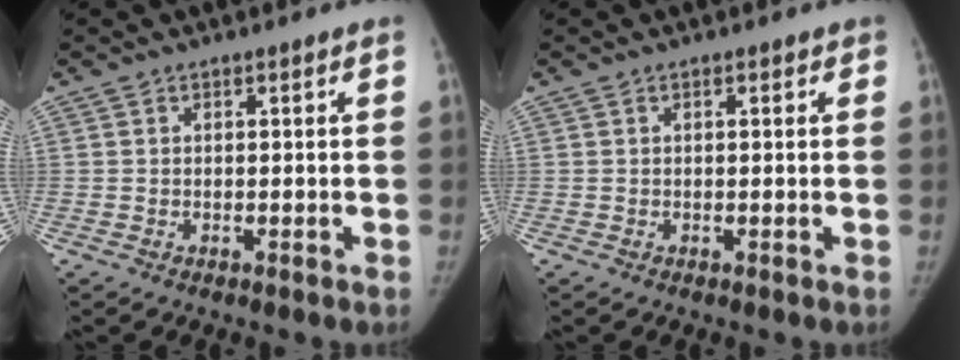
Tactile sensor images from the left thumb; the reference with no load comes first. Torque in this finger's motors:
{"motor_torque": [-0.12, 0.12, -0.46, 0.02, -0.02]}